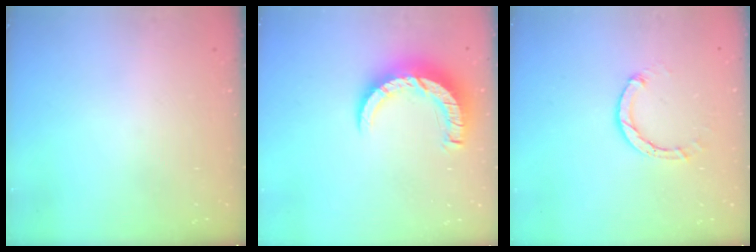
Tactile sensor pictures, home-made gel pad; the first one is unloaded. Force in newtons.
{"total": 8.9, "press": 8.9, "slide": 0.9}
{"total": 3.0, "press": 3.0, "slide": 0.4}